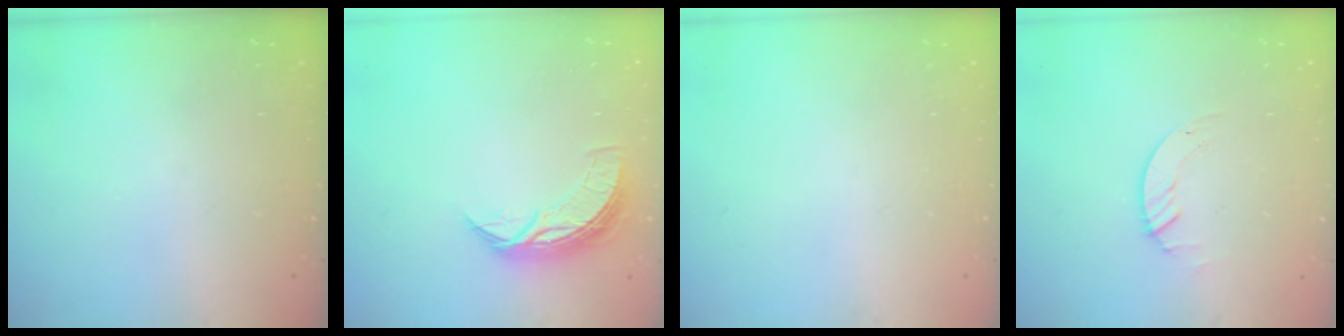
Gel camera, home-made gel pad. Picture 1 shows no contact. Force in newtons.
{"total": 7.5, "press": 7.5, "slide": 0.4}
{"total": 0.0}
{"total": 1.4, "press": 1.4, "slide": 0.2}